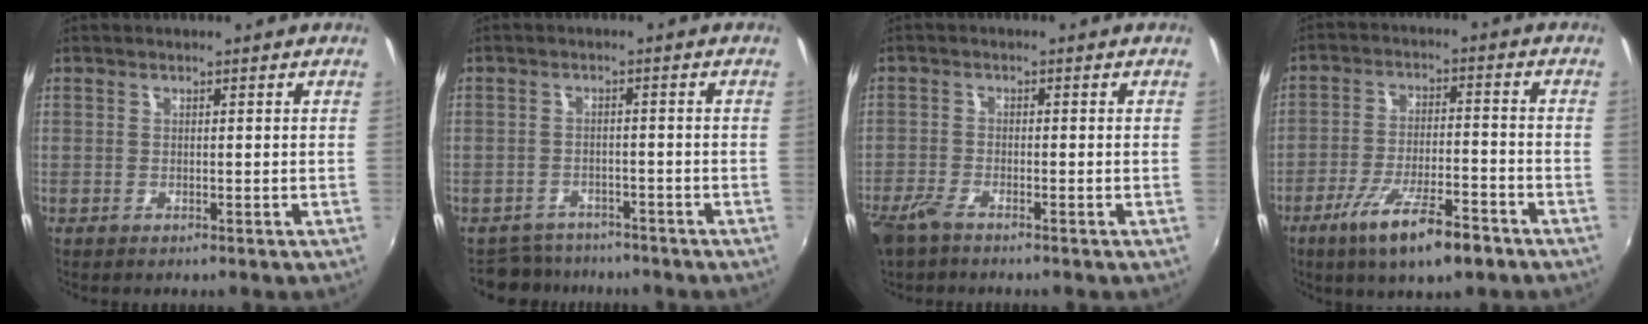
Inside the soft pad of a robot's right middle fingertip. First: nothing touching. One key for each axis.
{"total": 6.3, "fx": -5.7, "fy": 2.8, "fz": 0.6, "tx": -0.030, "ty": -0.003, "tz": -0.090}
{"total": 4.2, "fx": -3.2, "fy": 1.2, "fz": 2.5, "tx": -0.070, "ty": -0.009, "tz": -0.065}
{"total": 11.9, "fx": -7.6, "fy": 2.7, "fz": 8.7, "tx": -0.177, "ty": -0.023, "tz": -0.130}